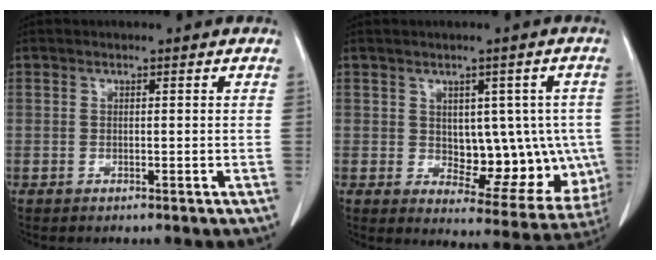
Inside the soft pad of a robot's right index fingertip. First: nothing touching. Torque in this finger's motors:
{"motor_torque": [0.21, 0.19, 0.16, 0.02]}